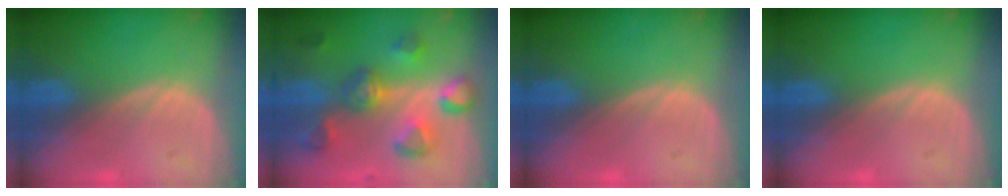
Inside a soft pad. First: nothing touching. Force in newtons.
{"total": 8.4, "press": 8.4, "slide": 0.7}
{"total": 0.0}
{"total": 0.0}